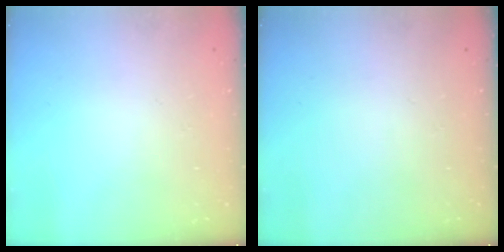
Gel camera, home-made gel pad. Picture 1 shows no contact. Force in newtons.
{"total": 0.0}